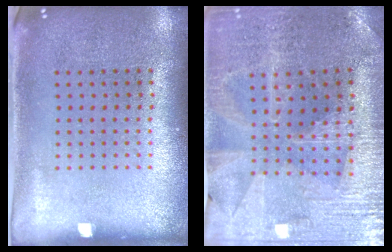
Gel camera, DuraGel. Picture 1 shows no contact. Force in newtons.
{"total": 2.0, "press": 2.0, "slide": 0.3}